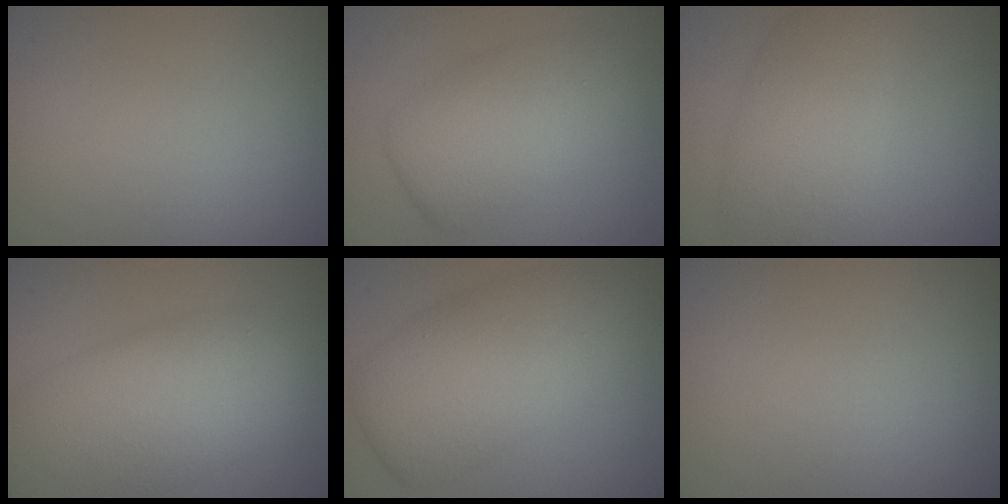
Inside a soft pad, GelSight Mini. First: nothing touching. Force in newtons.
{"total": 6.0, "press": 6.0, "slide": 0.1}
{"total": 5.9, "press": 5.9, "slide": 0.2}
{"total": 9.7, "press": 9.7, "slide": 0.8}
{"total": 8.3, "press": 8.3, "slide": 0.2}
{"total": 0.0}